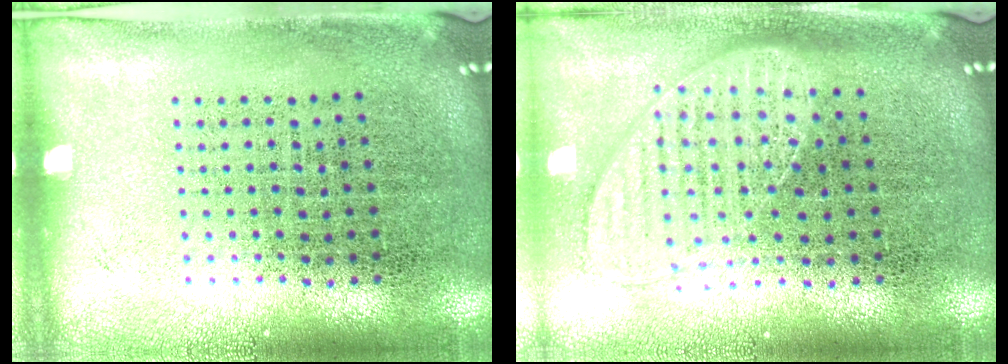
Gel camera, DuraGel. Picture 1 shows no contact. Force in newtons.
{"total": 1.1, "press": 1.1, "slide": 0.2}